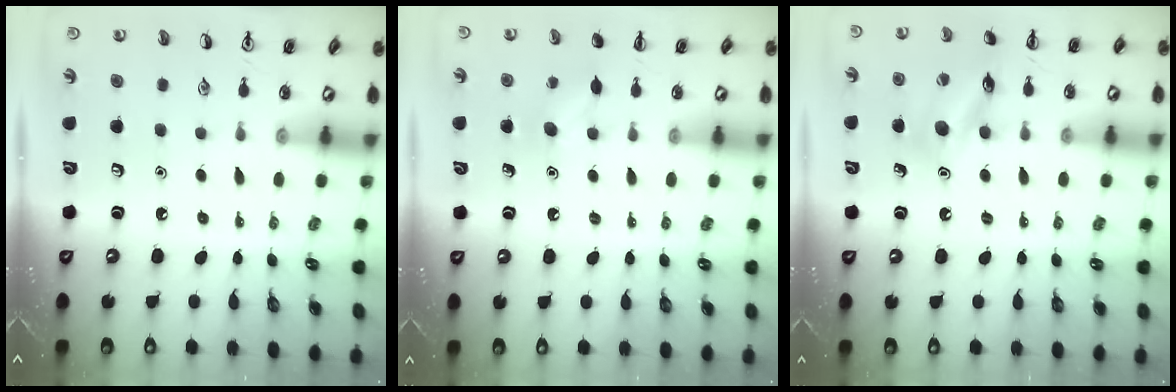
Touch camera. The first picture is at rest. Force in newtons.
{"total": 6.1, "press": 5.9, "slide": 1.7}
{"total": 12.6, "press": 12.5, "slide": 1.8}